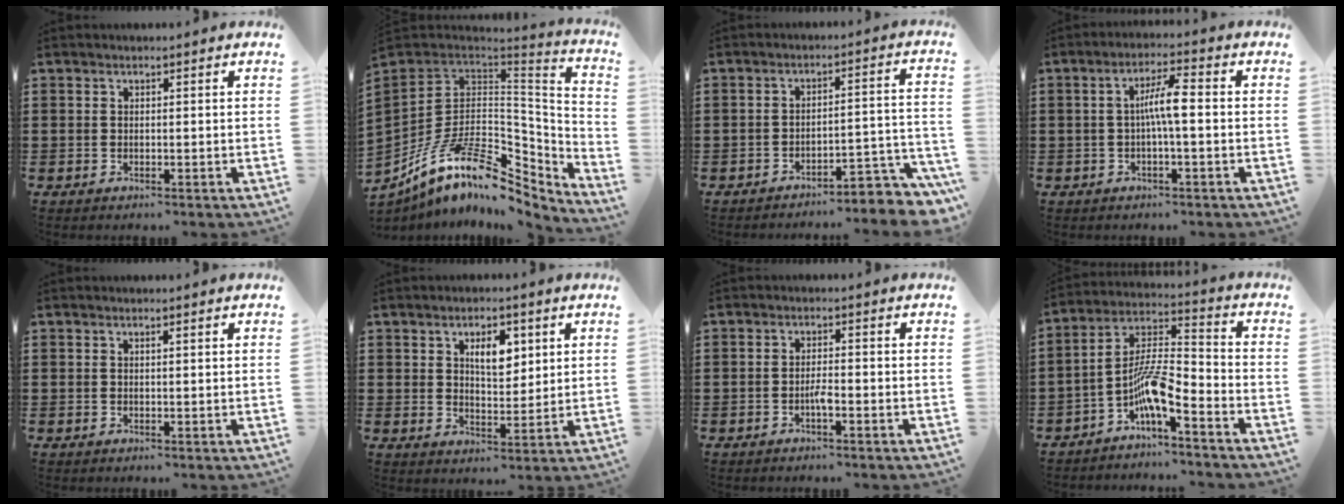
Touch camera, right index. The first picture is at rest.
{"total": 14.9, "force": [-7.1, 7.5, 10.7], "torque": [-0.231, 0.009, -0.129]}
{"total": 4.5, "force": [-4.2, 0.4, 1.7], "torque": [-0.032, -0.007, -0.086]}
{"total": 5.1, "force": [-0.3, 0.7, 5.0], "torque": [-0.093, 0.008, -0.010]}
{"total": 0.6, "force": [0.3, 0.0, 0.5], "torque": [-0.010, 0.000, 0.006]}
{"total": 5.3, "force": [2.3, 2.6, 4.0], "torque": [-0.064, 0.002, 0.033]}
{"total": 1.8, "force": [-0.8, 0.3, 1.6], "torque": [-0.030, 0.001, -0.013]}
{"total": 7.9, "force": [-5.1, 1.7, 5.9], "torque": [-0.121, -0.003, -0.099]}